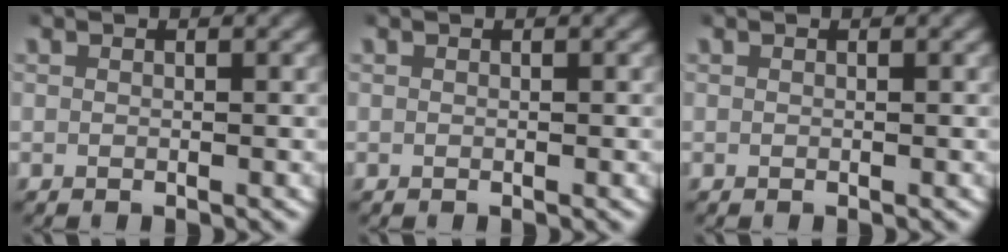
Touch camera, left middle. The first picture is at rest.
{"total": 0.0}
{"total": 0.0}